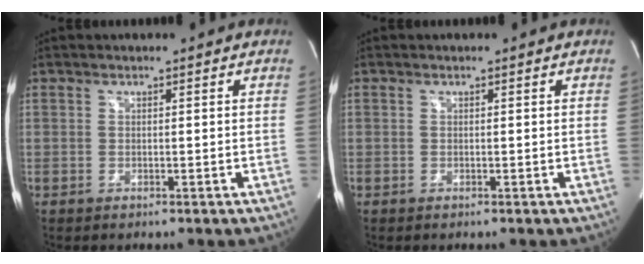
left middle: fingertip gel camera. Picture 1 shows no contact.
{"total": 0.0}